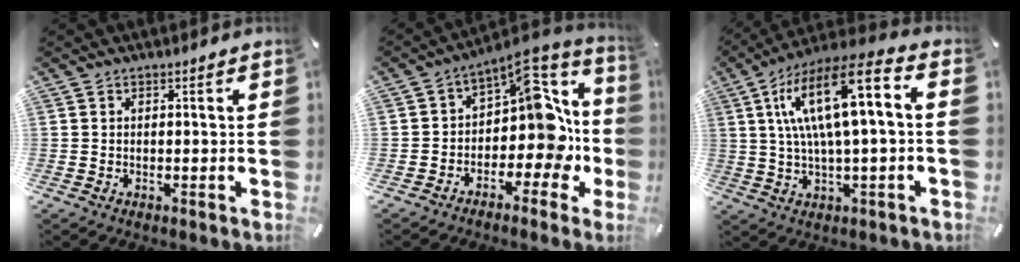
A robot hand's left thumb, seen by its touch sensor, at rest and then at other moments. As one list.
[{"total": 12.4, "force": [0.9, 7.9, 9.5], "torque": [-0.142, -0.035, 0.007]}, {"total": 16.7, "force": [3.7, 4.9, 15.5], "torque": [-0.305, -0.006, 0.052]}]